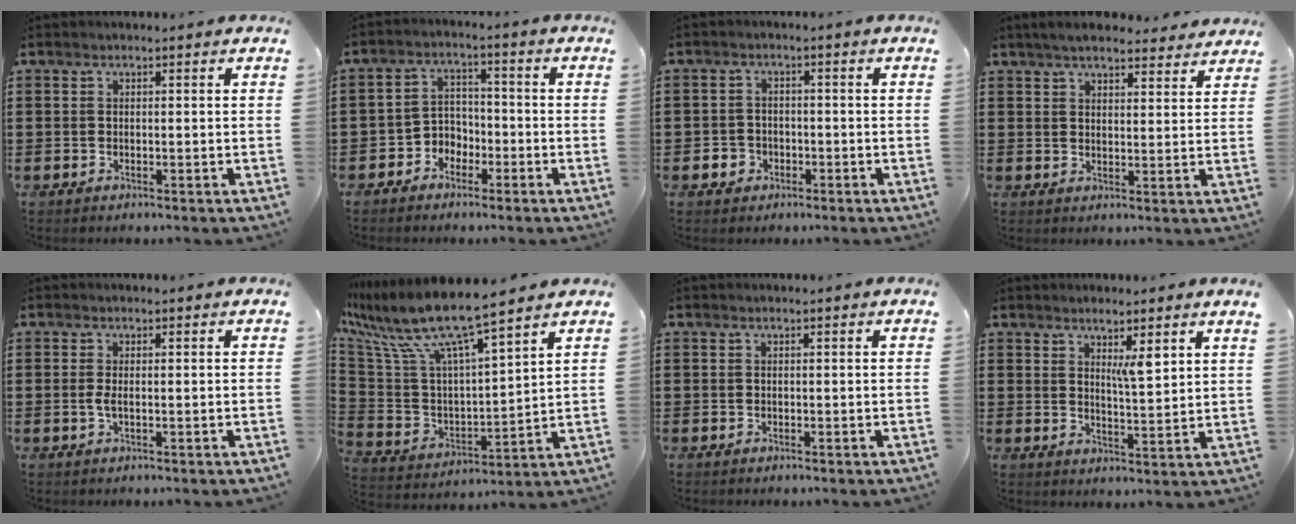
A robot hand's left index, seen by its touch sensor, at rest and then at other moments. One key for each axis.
{"total": 3.8, "fx": -2.7, "fy": 2.6, "fz": 0.7, "tx": -0.024, "ty": 0.008, "tz": -0.059}
{"total": 2.5, "fx": -1.5, "fy": 2.0, "fz": 0.3, "tx": -0.013, "ty": 0.005, "tz": -0.035}
{"total": 4.7, "fx": 4.3, "fy": 0.9, "fz": 1.6, "tx": -0.043, "ty": -0.006, "tz": 0.080}
{"total": 1.4, "fx": -0.2, "fy": 0.2, "fz": 1.3, "tx": -0.041, "ty": -0.007, "tz": -0.009}
{"total": 10.2, "fx": 8.3, "fy": 0.6, "fz": 5.9, "tx": -0.156, "ty": -0.062, "tz": 0.138}
{"total": 0.0}
{"total": 4.4, "fx": 3.2, "fy": -0.1, "fz": 3.0, "tx": -0.051, "ty": -0.019, "tz": 0.049}